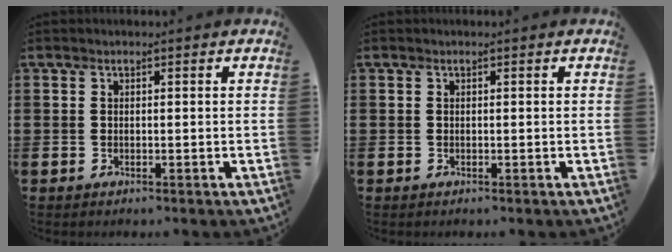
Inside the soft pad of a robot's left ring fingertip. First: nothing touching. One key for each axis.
{"total": 0.0}